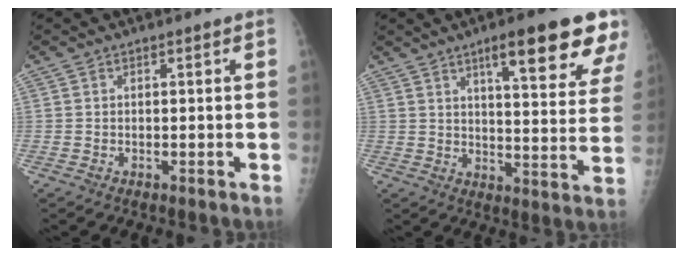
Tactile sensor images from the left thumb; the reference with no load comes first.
{"total": 18.6, "force": [11.2, 4.0, 14.3], "torque": [-0.163, -0.043, 0.147]}